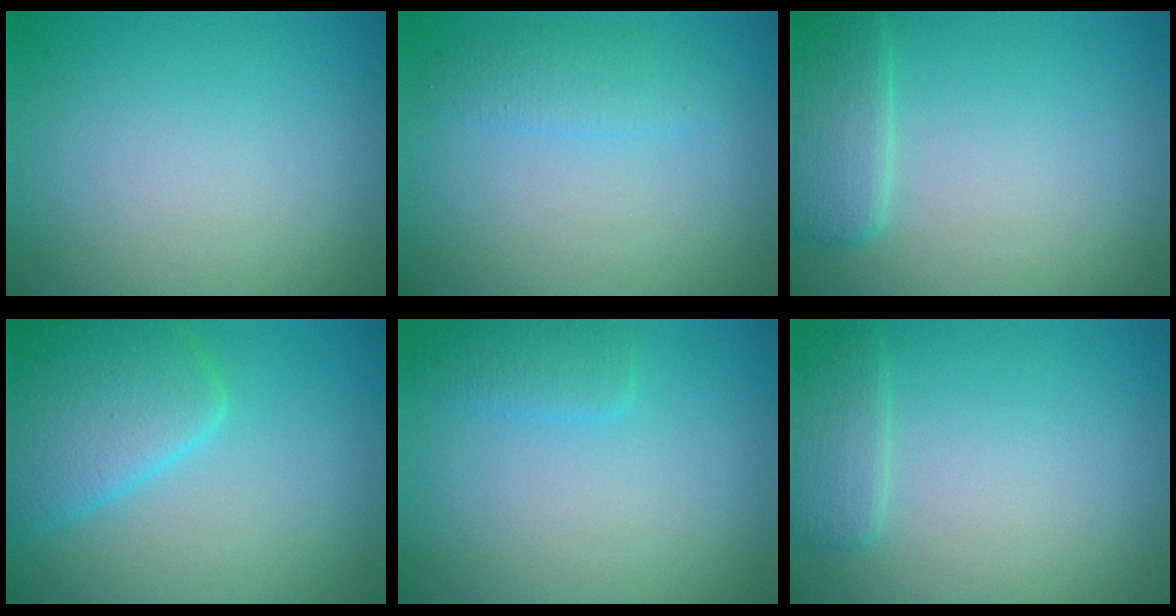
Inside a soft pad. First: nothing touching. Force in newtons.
{"total": 1.7, "press": 1.7, "slide": 0.1}
{"total": 2.9, "press": 2.8, "slide": 0.2}
{"total": 5.0, "press": 5.0, "slide": 0.3}
{"total": 1.6, "press": 1.6, "slide": 0.0}
{"total": 1.8, "press": 1.8, "slide": 0.1}